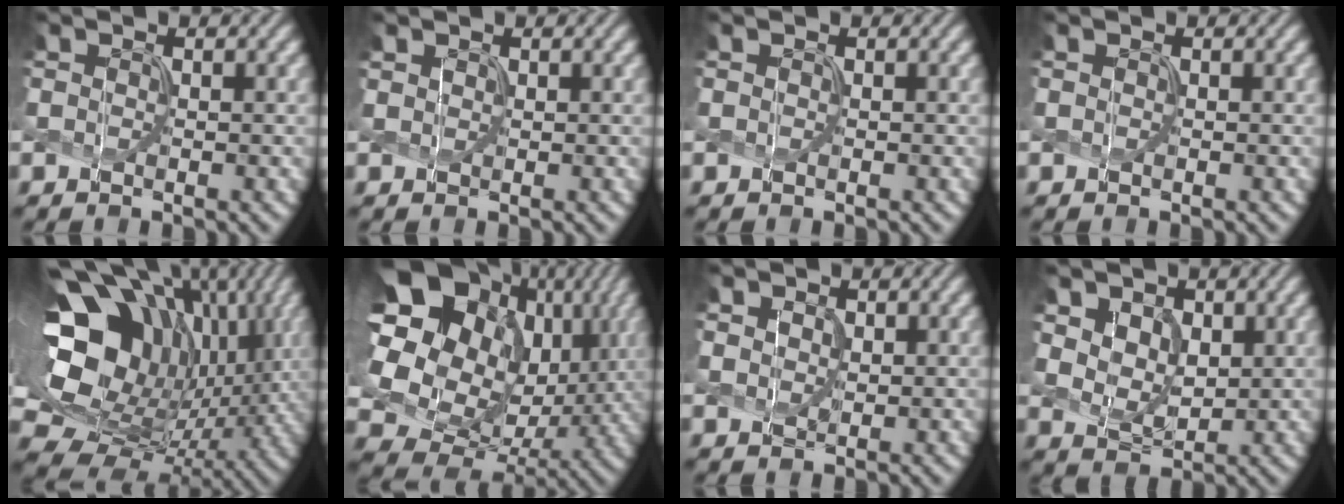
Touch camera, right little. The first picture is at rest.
{"total": 0.6, "force": [0.5, 0.4, 0.1], "torque": [-0.005, -0.001, 0.014]}
{"total": 0.0}
{"total": 0.0}
{"total": 17.3, "force": [3.5, 12.4, 11.5], "torque": [-0.212, -0.004, 0.082]}
{"total": 16.9, "force": [3.4, 13.4, 9.8], "torque": [-0.212, 0.004, 0.075]}
{"total": 1.2, "force": [0.7, 0.9, 0.4], "torque": [-0.010, -0.002, 0.016]}
{"total": 4.3, "force": [2.0, 3.1, 2.2], "torque": [-0.065, -0.012, 0.047]}